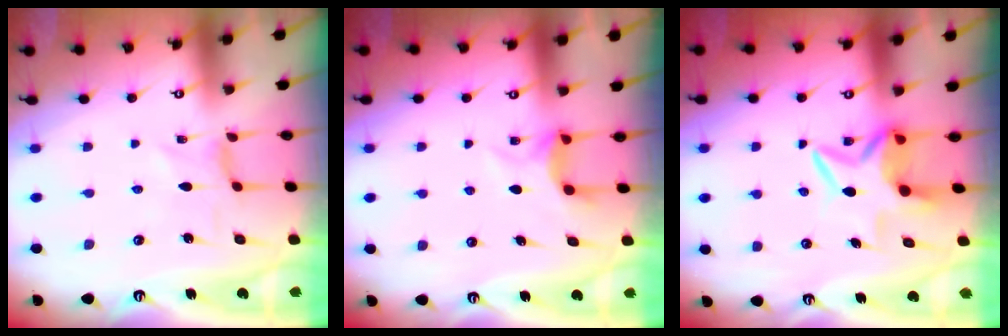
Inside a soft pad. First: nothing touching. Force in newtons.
{"total": 5.9, "press": 5.9, "slide": 0.6}
{"total": 7.0, "press": 7.0, "slide": 0.9}